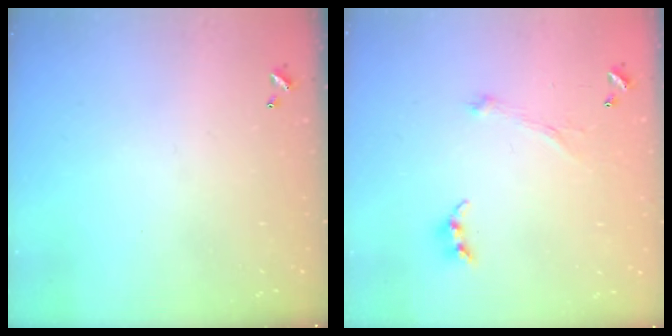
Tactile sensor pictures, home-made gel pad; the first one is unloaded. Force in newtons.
{"total": 2.3, "press": 2.2, "slide": 0.5}